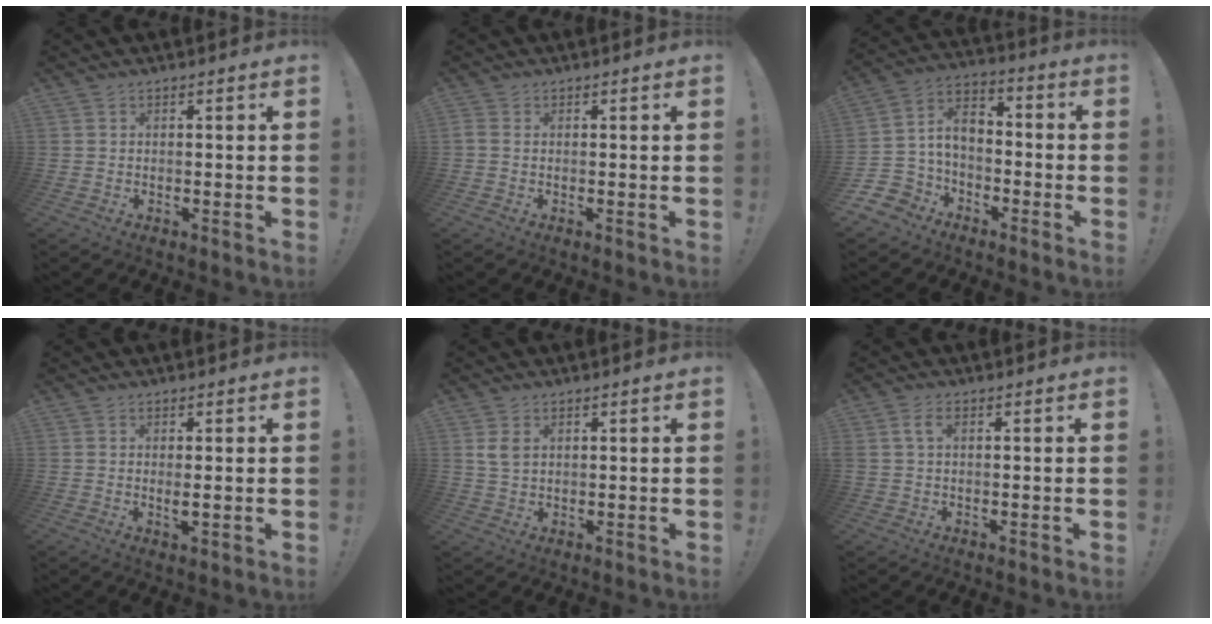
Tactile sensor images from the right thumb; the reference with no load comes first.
{"total": 1.2, "force": [0.2, 0.9, 0.8], "torque": [-0.016, 0.003, 0.005]}
{"total": 7.7, "force": [-2.1, 6.8, 3.1], "torque": [-0.077, 0.017, -0.033]}
{"total": 2.1, "force": [0.4, 0.4, 2.0], "torque": [-0.027, -0.006, 0.005]}
{"total": 3.9, "force": [1.7, 2.5, 2.5], "torque": [-0.034, -0.003, 0.032]}
{"total": 3.0, "force": [0.7, 1.6, 2.5], "torque": [-0.048, 0.007, 0.013]}